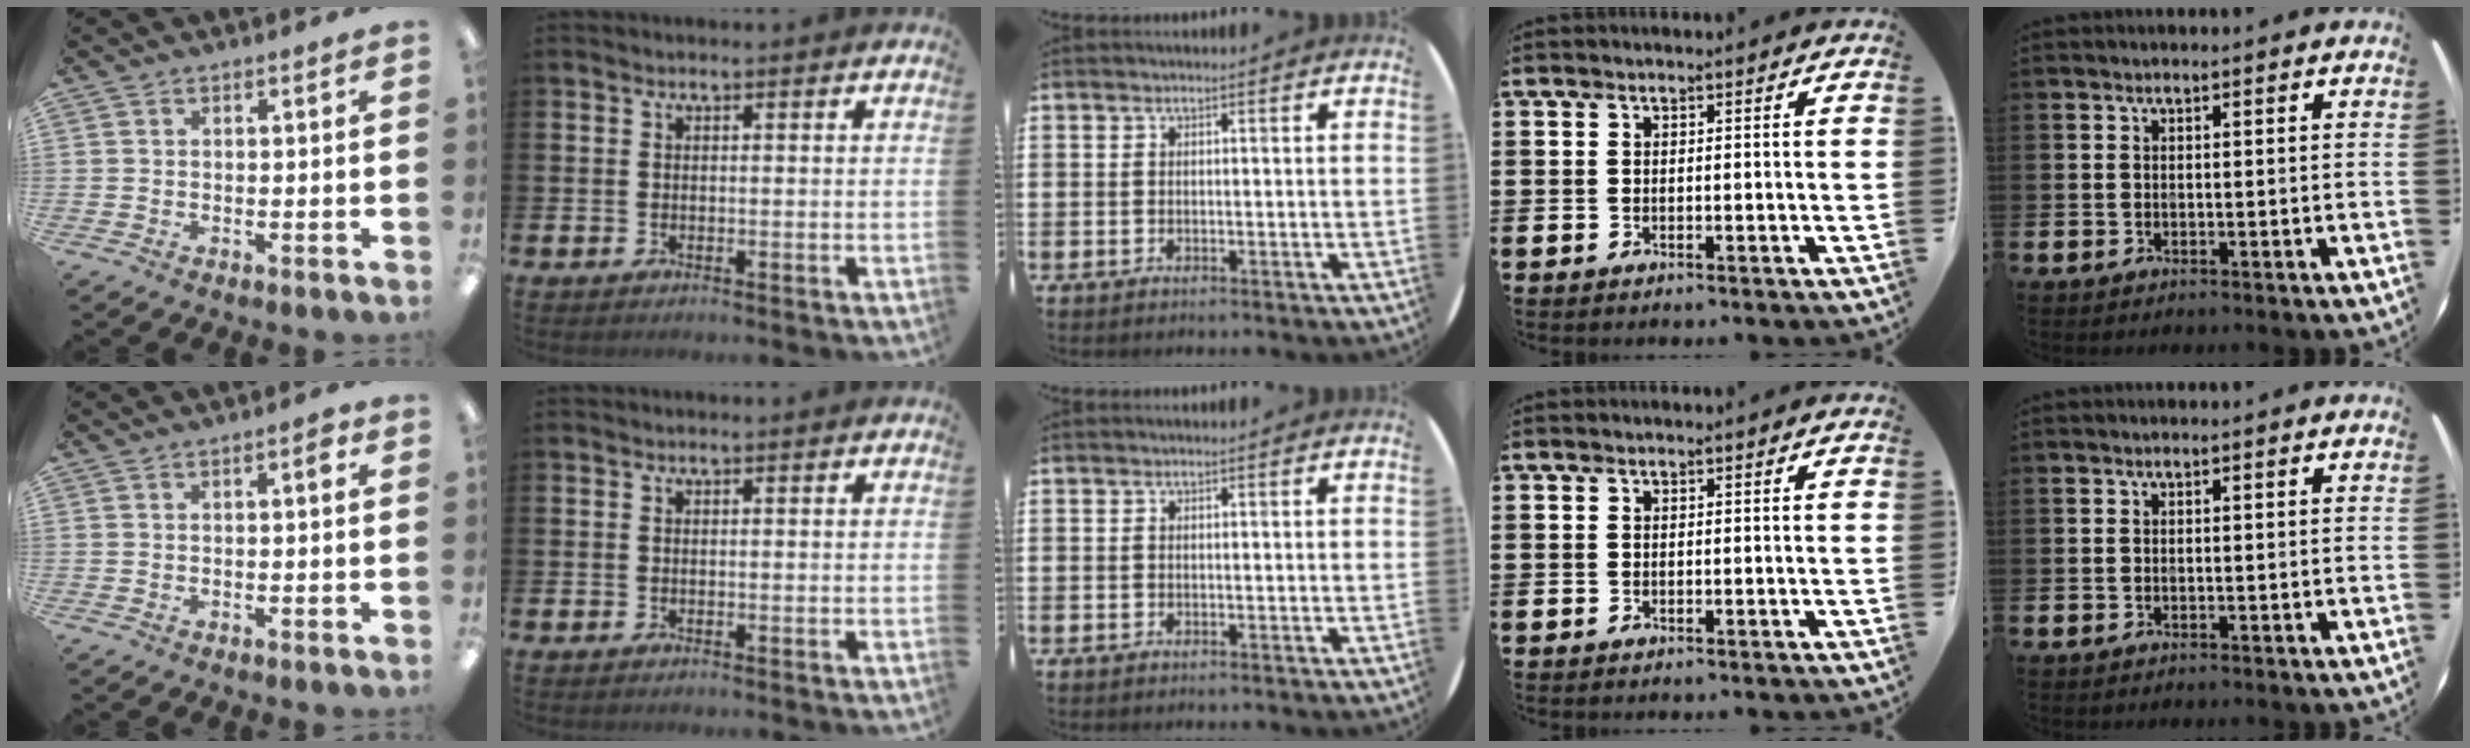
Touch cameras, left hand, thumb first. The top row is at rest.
{"thumb": {"total": 1.9, "force": [0.7, 0.4, 1.7], "torque": [-0.026, 0.002, 0.008]}}